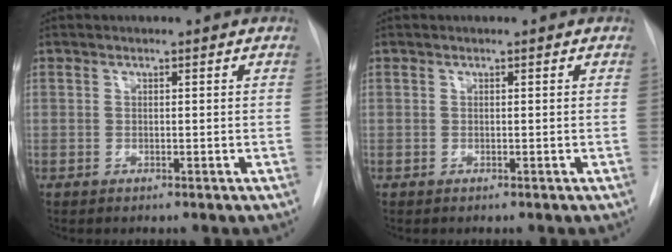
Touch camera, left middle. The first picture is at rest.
{"total": 0.0}